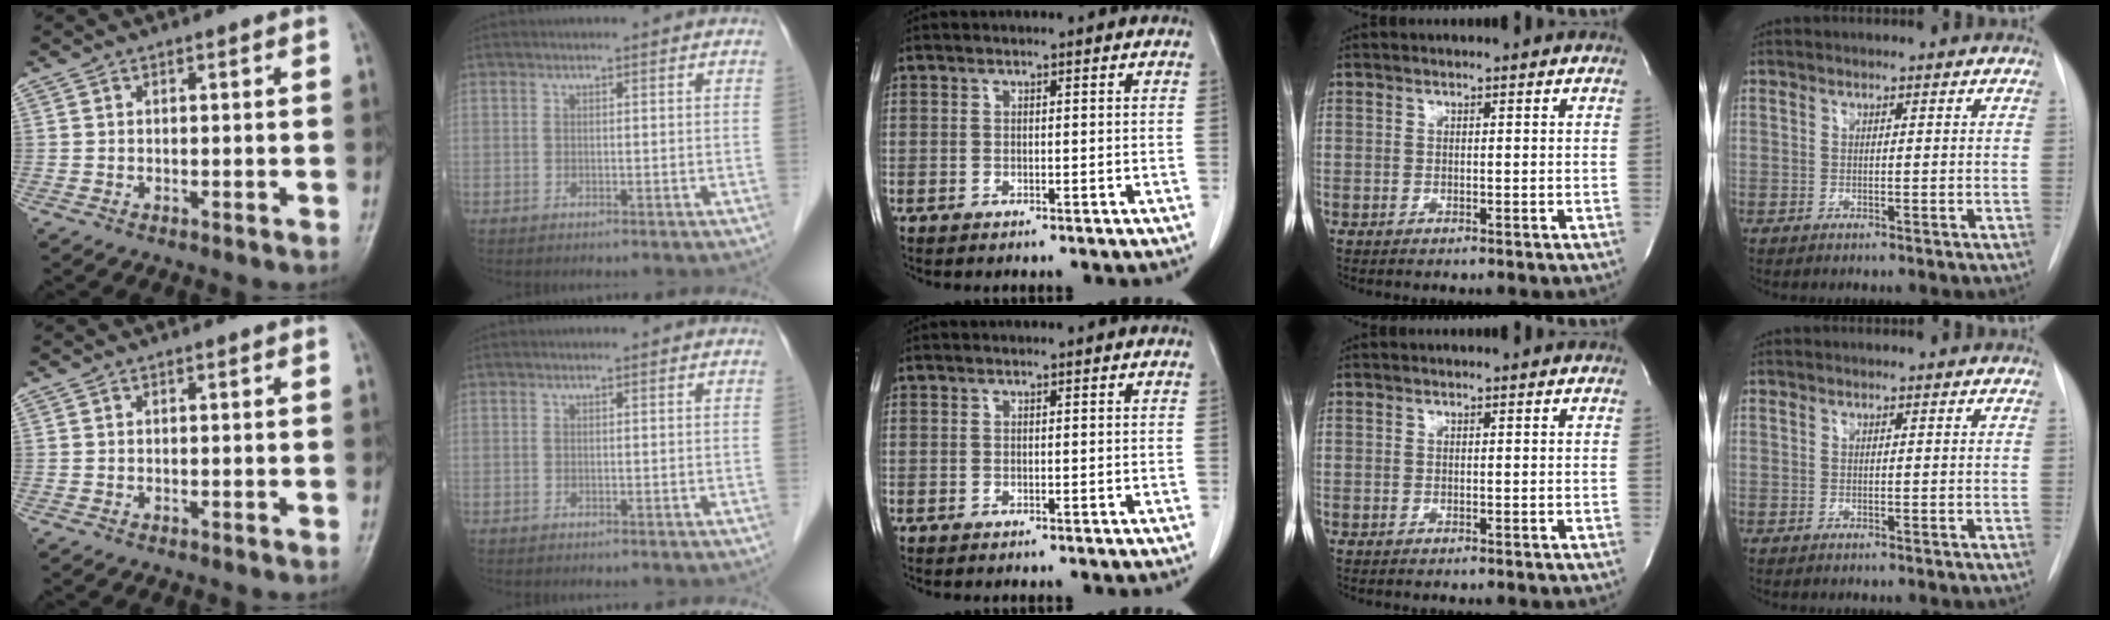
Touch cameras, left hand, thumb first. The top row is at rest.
{}